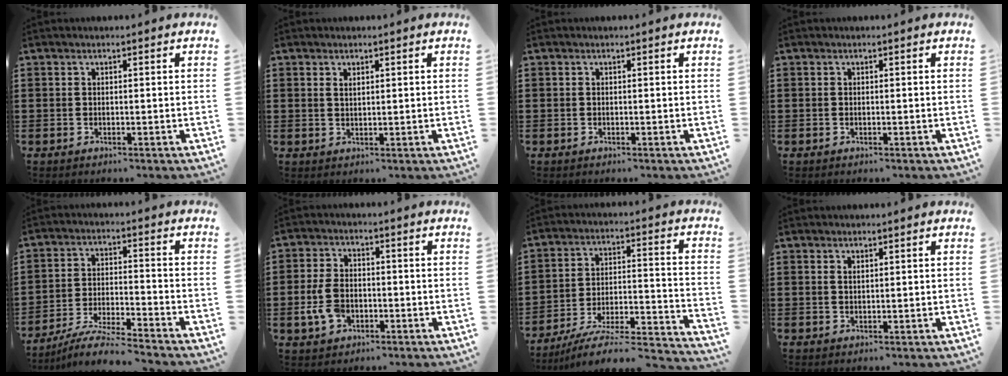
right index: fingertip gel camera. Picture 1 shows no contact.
{"total": 0.9, "force": [0.7, 0.2, 0.5], "torque": [-0.011, 0.002, 0.014]}
{"total": 0.0}
{"total": 0.0}
{"total": 6.7, "force": [-6.4, -0.4, 2.0], "torque": [-0.048, -0.009, -0.127]}
{"total": 6.1, "force": [-1.4, 4.1, 4.3], "torque": [-0.106, 0.002, -0.030]}
{"total": 6.2, "force": [-5.2, 0.6, 3.4], "torque": [-0.059, -0.012, -0.104]}
{"total": 0.7, "force": [0.6, 0.1, 0.4], "torque": [-0.009, 0.002, 0.011]}